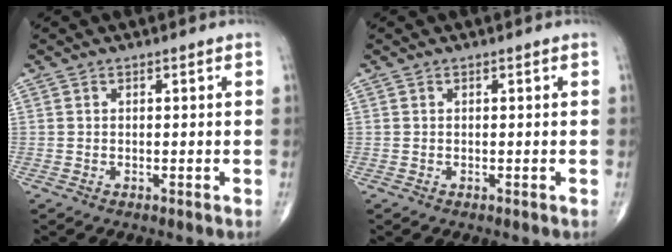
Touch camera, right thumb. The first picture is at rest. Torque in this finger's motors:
{"motor_torque": [0.02, 0.02, -0.01, -0.01, 0.00]}